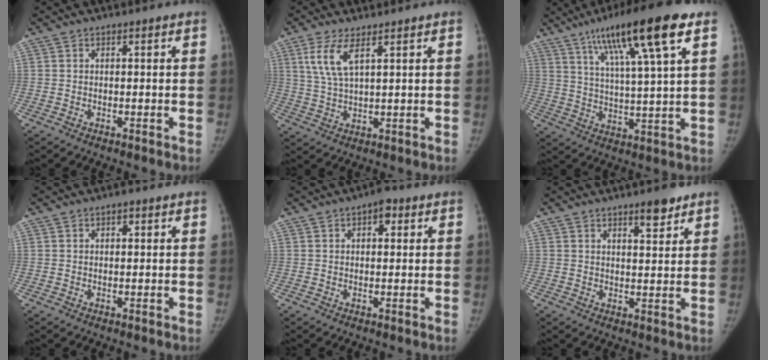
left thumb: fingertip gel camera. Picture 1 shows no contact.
{"total": 6.3, "force": [3.0, 1.8, 5.2], "torque": [-0.118, -0.012, 0.069]}
{"total": 17.4, "force": [9.1, 2.1, 14.7], "torque": [-0.242, -0.016, 0.151]}
{"total": 1.8, "force": [0.9, 1.0, 1.2], "torque": [-0.009, 0.000, 0.010]}
{"total": 3.8, "force": [1.6, 2.1, 2.6], "torque": [-0.018, 0.000, 0.016]}
{"total": 5.1, "force": [3.5, 1.6, 3.3], "torque": [-0.033, -0.023, 0.051]}